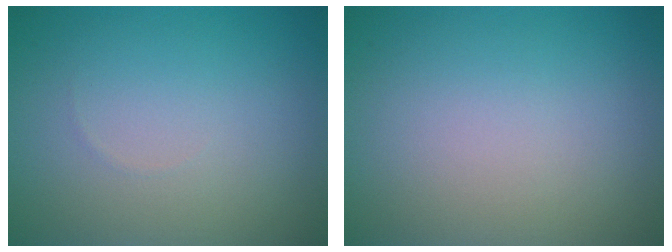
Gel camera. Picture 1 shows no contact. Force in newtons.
{"total": 0.0}